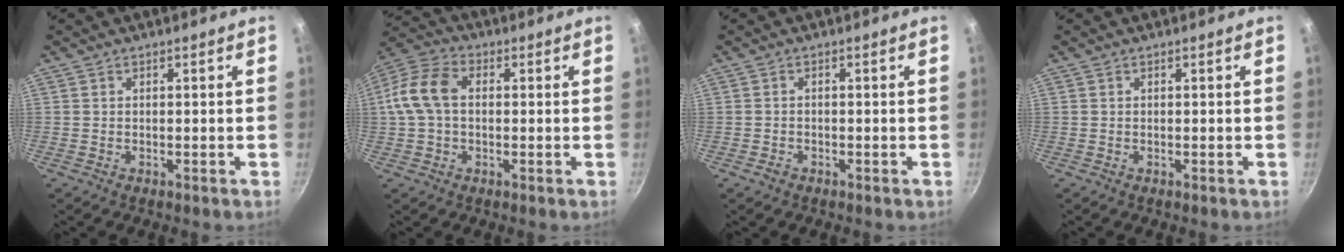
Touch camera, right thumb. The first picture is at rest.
{"total": 10.3, "force": [0.7, 7.1, 7.5], "torque": [-0.141, 0.028, 0.000]}
{"total": 1.0, "force": [-0.8, 0.6, 0.2], "torque": [-0.011, 0.007, -0.015]}
{"total": 0.0}